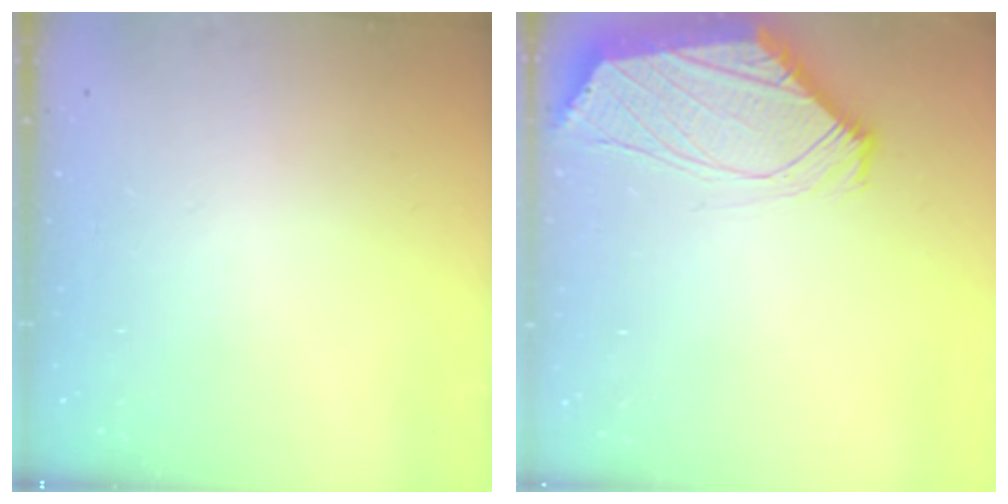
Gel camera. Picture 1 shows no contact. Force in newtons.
{"total": 1.0, "press": 0.8, "slide": 0.5}